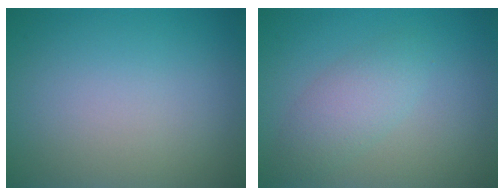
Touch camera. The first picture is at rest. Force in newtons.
{"total": 2.8, "press": 2.8, "slide": 0.2}